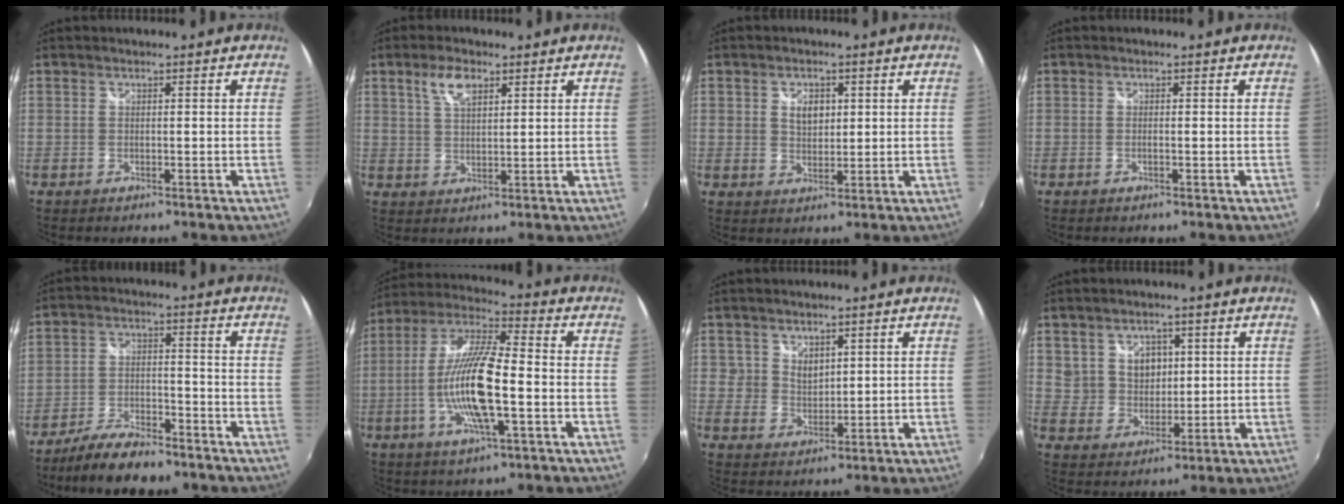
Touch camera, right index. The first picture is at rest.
{"total": 5.2, "force": [2.9, 2.3, 3.6], "torque": [-0.066, 0.007, 0.054]}
{"total": 4.5, "force": [1.3, 3.2, 2.8], "torque": [-0.040, 0.003, 0.022]}
{"total": 0.6, "force": [-0.1, 0.0, 0.6], "torque": [-0.012, 0.001, -0.005]}
{"total": 11.1, "force": [-9.0, 3.2, 5.6], "torque": [-0.131, -0.017, -0.156]}
{"total": 15.4, "force": [-3.3, 3.0, 14.8], "torque": [-0.291, -0.006, -0.066]}
{"total": 3.9, "force": [2.4, 2.9, 0.9], "torque": [-0.006, 0.002, 0.047]}
{"total": 7.5, "force": [3.2, 6.2, 2.5], "torque": [-0.044, 0.009, 0.071]}